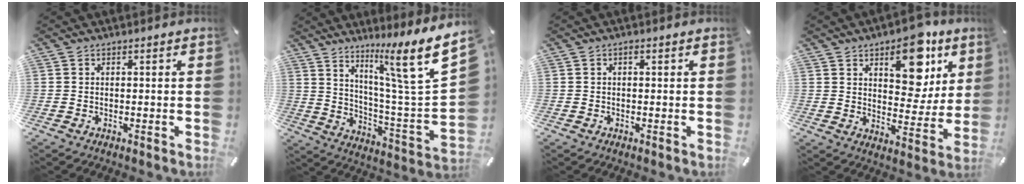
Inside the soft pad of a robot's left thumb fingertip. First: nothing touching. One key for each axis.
{"total": 15.2, "fx": 10.0, "fy": 0.9, "fz": 11.5, "tx": -0.179, "ty": -0.092, "tz": 0.142}
{"total": 0.7, "fx": 0.1, "fy": 0.3, "fz": 0.6, "tx": -0.012, "ty": 0.003, "tz": 0.001}
{"total": 15.3, "fx": 8.4, "fy": 8.6, "fz": 9.4, "tx": -0.108, "ty": -0.046, "tz": 0.143}